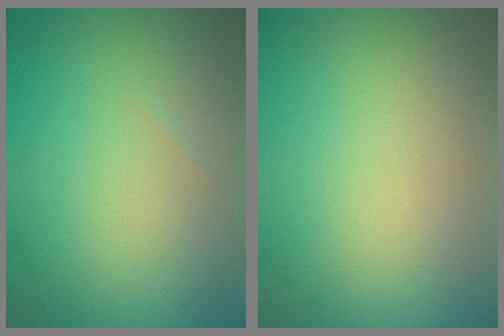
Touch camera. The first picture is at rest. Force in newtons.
{"total": 0.0}